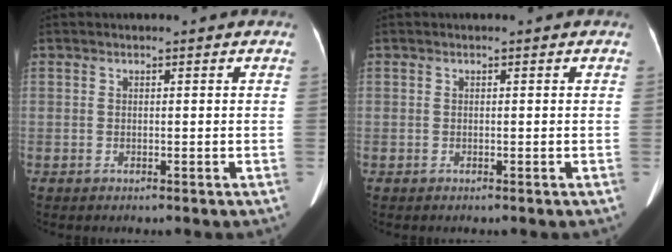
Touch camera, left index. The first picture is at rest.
{"total": 0.0}